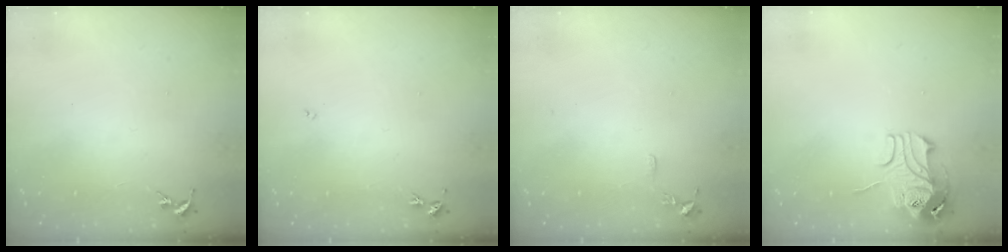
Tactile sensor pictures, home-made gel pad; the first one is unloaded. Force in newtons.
{"total": 3.0, "press": 3.0, "slide": 0.4}
{"total": 4.4, "press": 4.4, "slide": 0.6}
{"total": 10.9, "press": 10.9, "slide": 1.1}